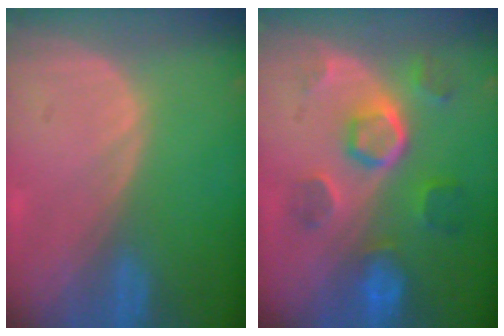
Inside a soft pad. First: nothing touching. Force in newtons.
{"total": 8.6, "press": 7.7, "slide": 3.9}